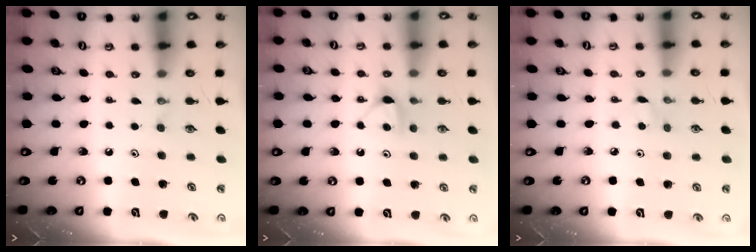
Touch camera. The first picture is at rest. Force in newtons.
{"total": 5.7, "press": 5.7, "slide": 0.8}
{"total": 2.7, "press": 2.7, "slide": 0.3}